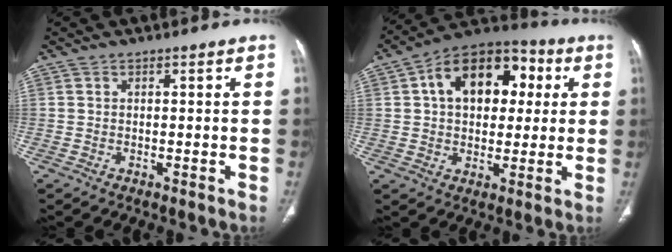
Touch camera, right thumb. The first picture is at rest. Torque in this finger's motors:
{"motor_torque": [-0.78, 1.20, 0.76, 0.03, 0.27]}